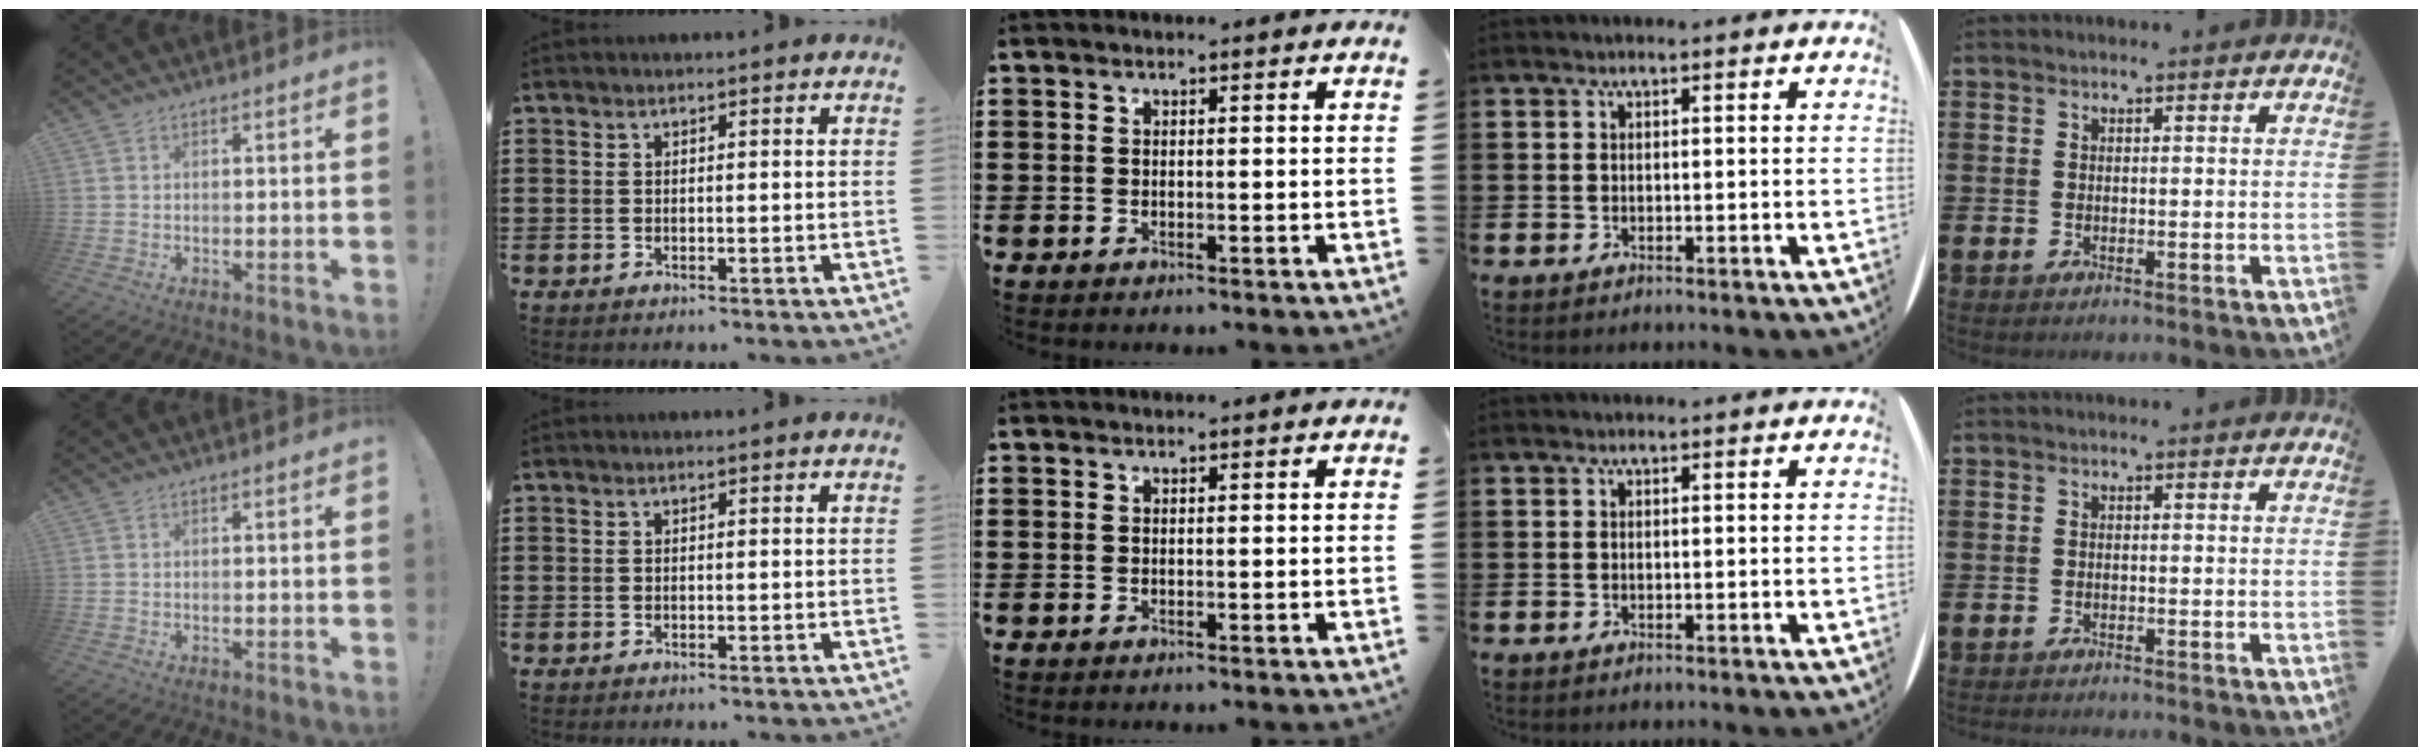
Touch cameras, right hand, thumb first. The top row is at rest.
{"little": {"total": 0.5, "force": [-0.5, 0.0, 0.0], "torque": [0.000, -0.003, -0.010]}}